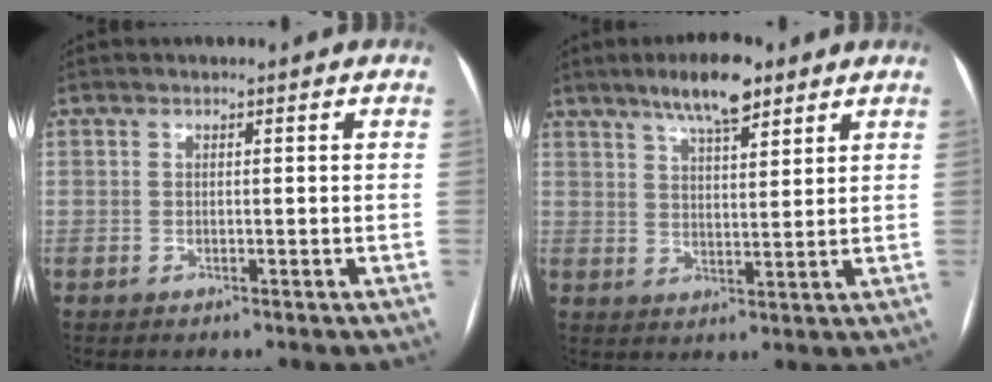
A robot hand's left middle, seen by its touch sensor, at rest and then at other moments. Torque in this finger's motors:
{"motor_torque": [0.33, -0.31, 0.10, 0.03]}